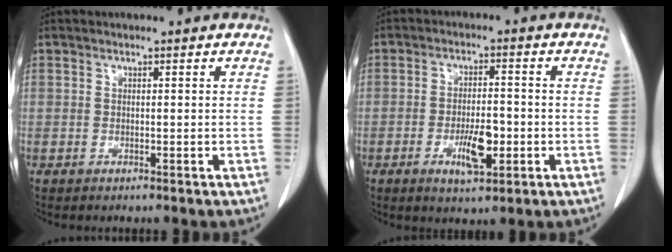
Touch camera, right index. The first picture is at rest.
{"total": 6.2, "force": [-2.1, 2.0, 5.4], "torque": [-0.099, -0.002, -0.027]}